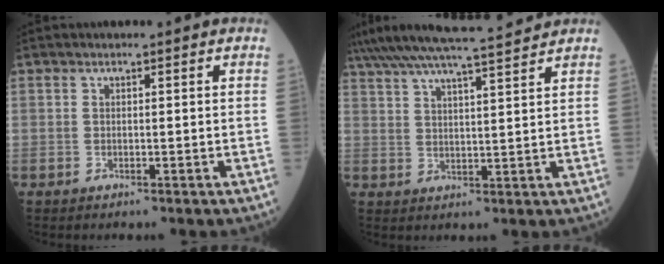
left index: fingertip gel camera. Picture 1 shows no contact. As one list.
[{"total": 14.8, "force": [13.4, 0.0, 6.3], "torque": [-0.123, 0.019, 0.205]}]